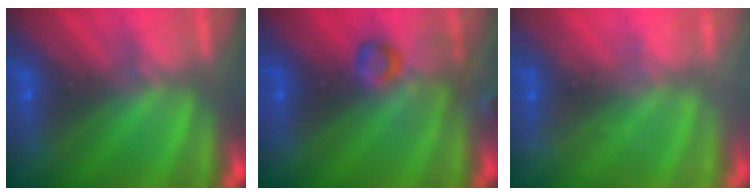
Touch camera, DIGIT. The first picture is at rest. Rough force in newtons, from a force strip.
{"total": 2.9}
{"total": 2.4}